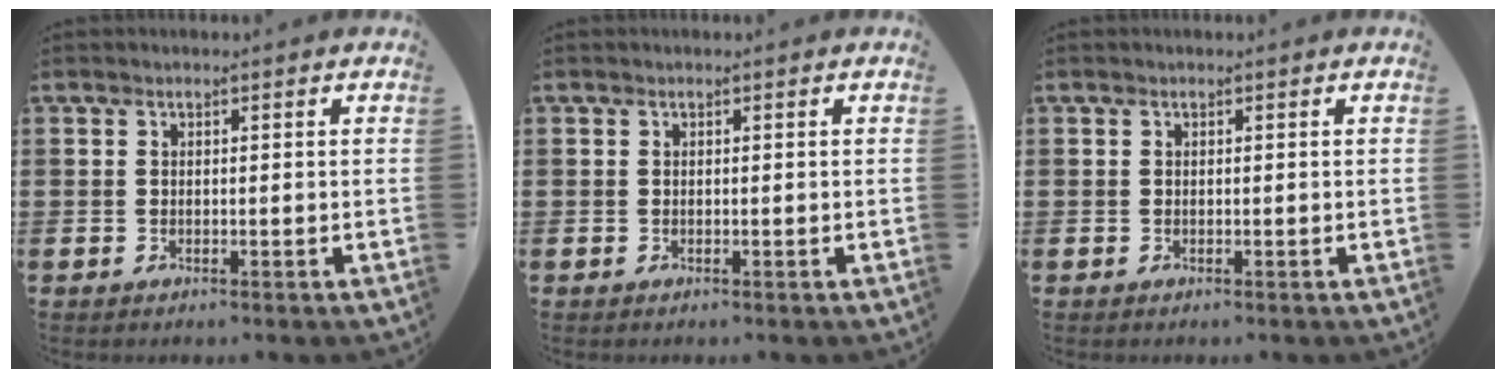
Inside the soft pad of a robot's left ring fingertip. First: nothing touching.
{"total": 0.0}
{"total": 0.0}